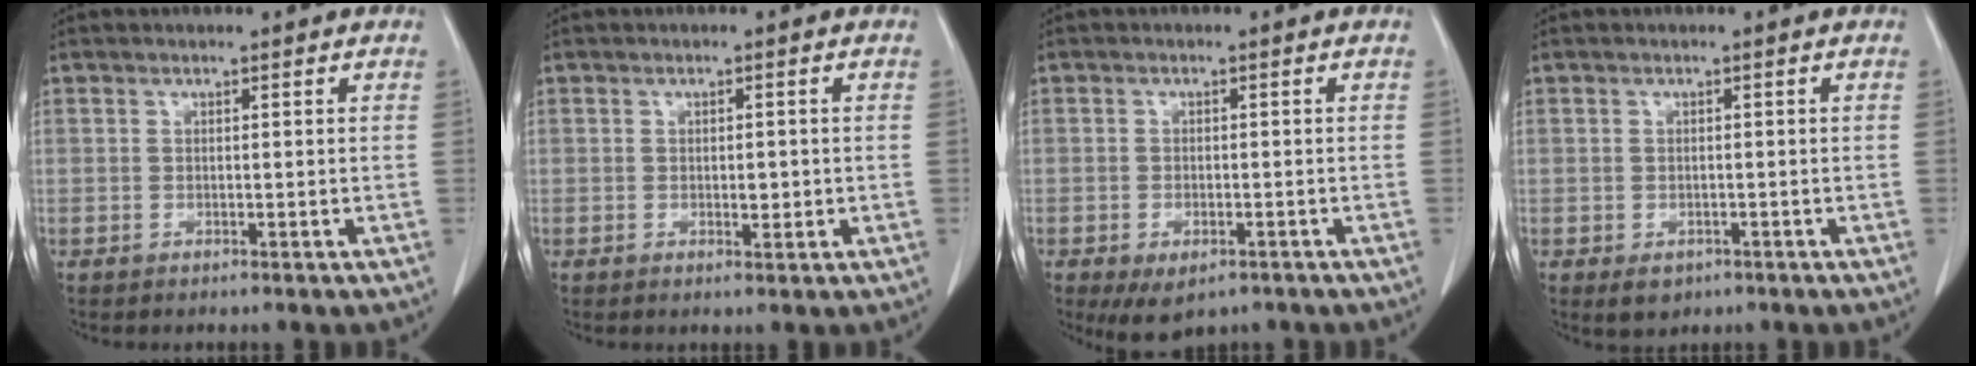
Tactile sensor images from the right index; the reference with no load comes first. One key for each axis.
{"total": 1.9, "fx": -0.2, "fy": 0.9, "fz": 1.7, "tx": -0.027, "ty": -0.002, "tz": 0.001}
{"total": 5.4, "fx": -3.3, "fy": 2.9, "fz": 3.2, "tx": -0.051, "ty": -0.005, "tz": -0.041}
{"total": 2.5, "fx": -1.2, "fy": 1.9, "fz": 1.0, "tx": -0.011, "ty": 0.000, "tz": -0.007}